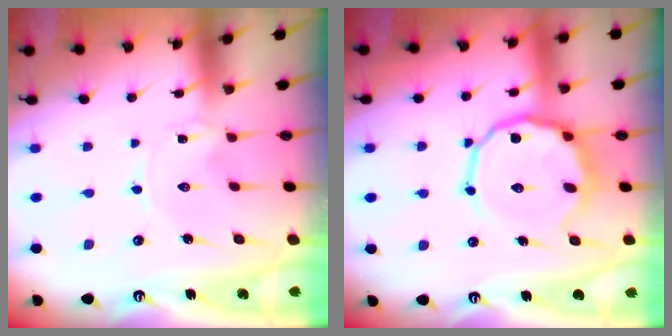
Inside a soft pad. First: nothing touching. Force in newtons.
{"total": 12.4, "press": 12.1, "slide": 2.6}